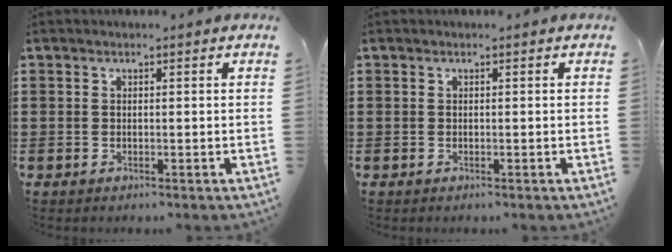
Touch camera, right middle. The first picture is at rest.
{"total": 0.0}